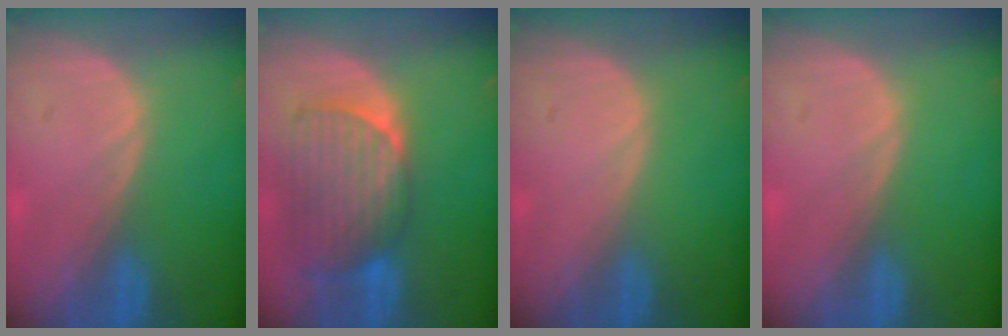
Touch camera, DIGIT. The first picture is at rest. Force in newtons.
{"total": 9.1, "press": 8.3, "slide": 3.7}
{"total": 0.0}
{"total": 0.0}